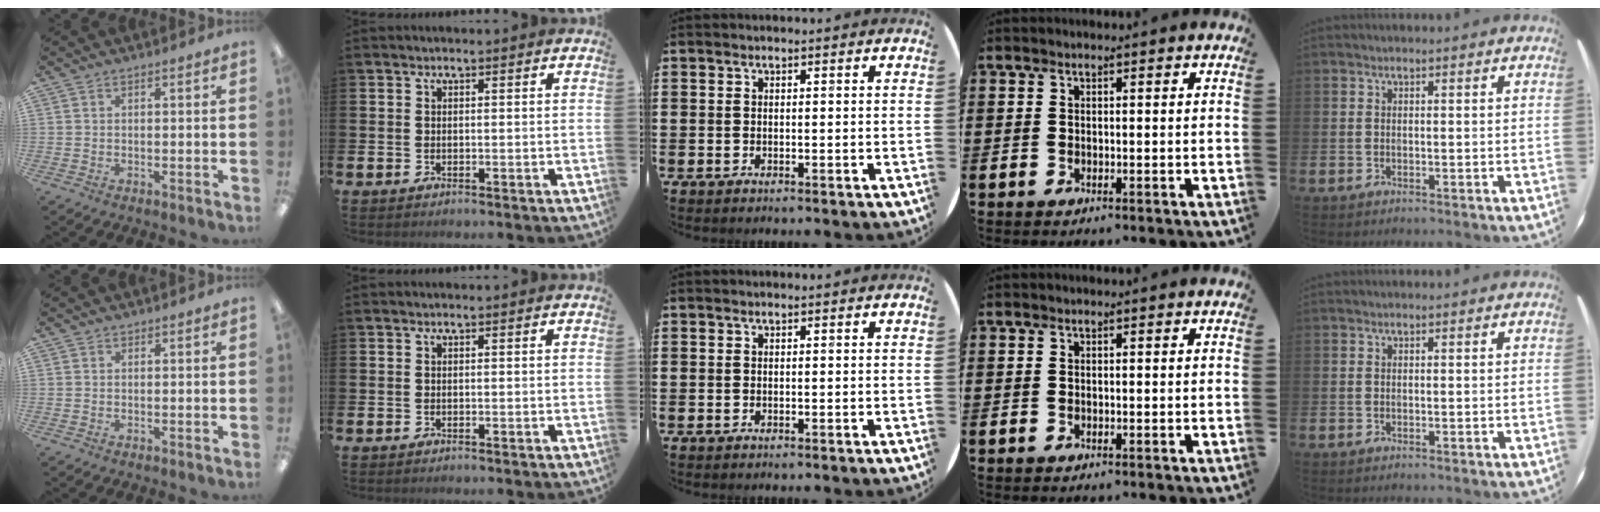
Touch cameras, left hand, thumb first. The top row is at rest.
{}